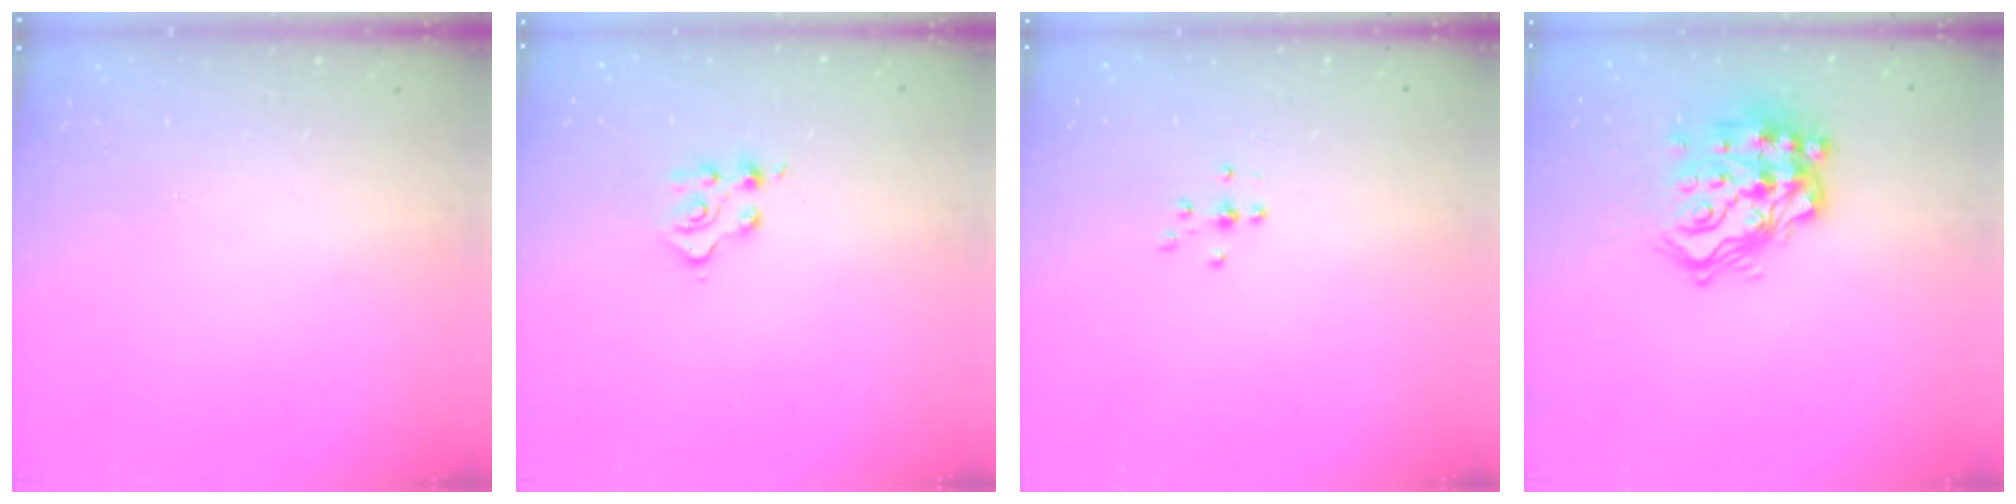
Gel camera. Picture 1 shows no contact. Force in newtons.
{"total": 4.5, "press": 4.4, "slide": 0.6}
{"total": 4.5, "press": 4.4, "slide": 0.9}
{"total": 16.3, "press": 16.2, "slide": 2.1}